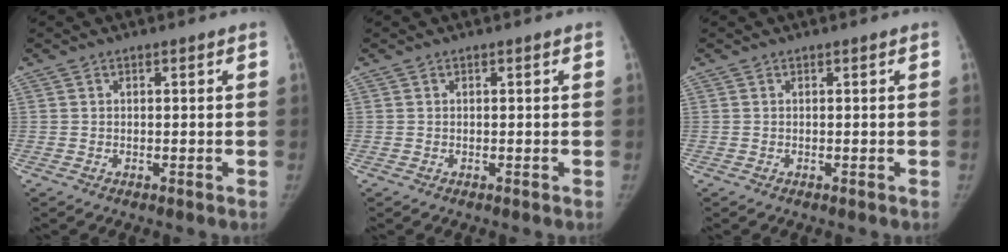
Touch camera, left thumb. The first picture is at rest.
{"total": 0.0}
{"total": 0.0}